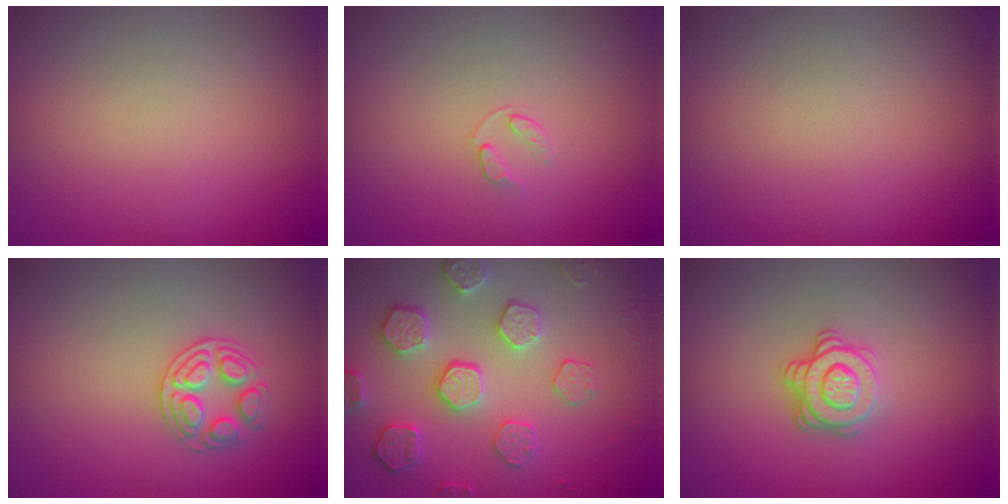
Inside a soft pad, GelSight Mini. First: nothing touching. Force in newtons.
{"total": 0.8, "press": 0.5, "slide": 0.6}
{"total": 0.0}
{"total": 2.6, "press": 2.6, "slide": 0.4}
{"total": 4.6, "press": 4.5, "slide": 0.8}
{"total": 3.4, "press": 2.9, "slide": 1.8}